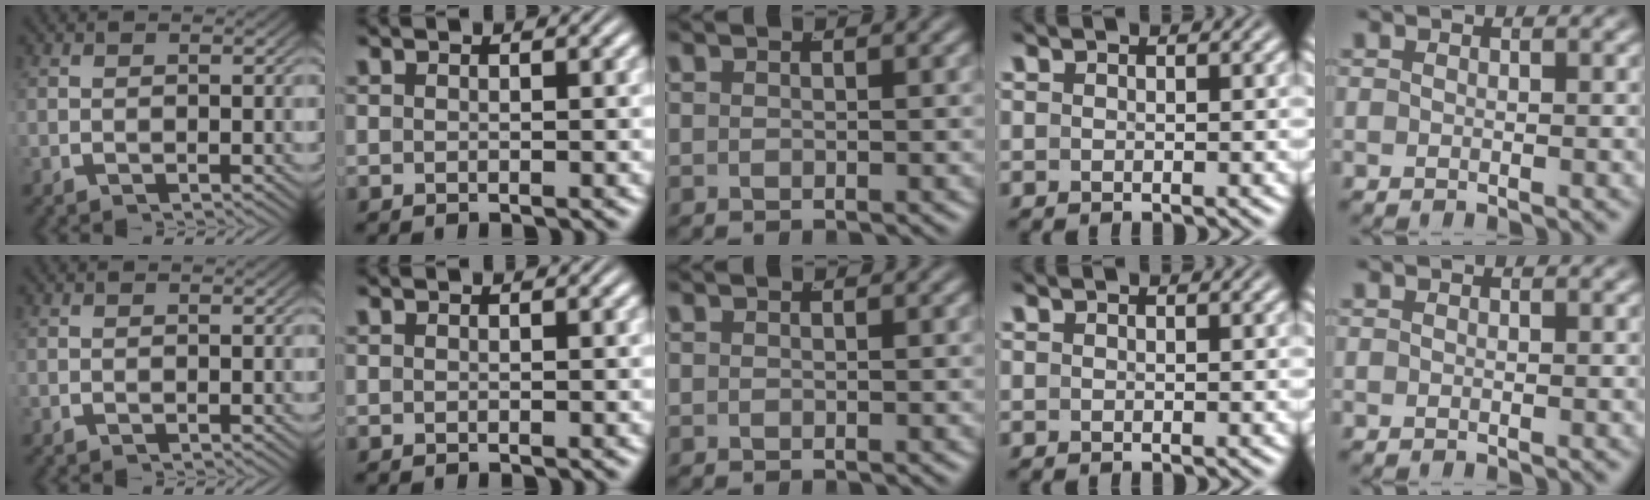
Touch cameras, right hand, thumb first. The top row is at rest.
{}